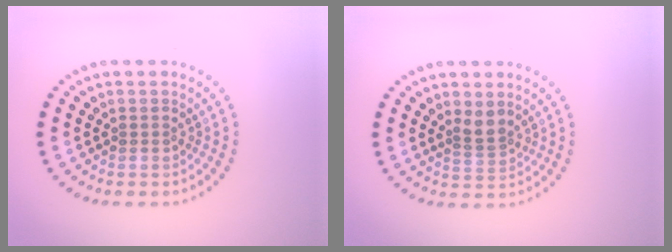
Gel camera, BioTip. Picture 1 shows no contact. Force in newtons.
{"total": 2.0, "press": 1.6, "slide": 1.2}